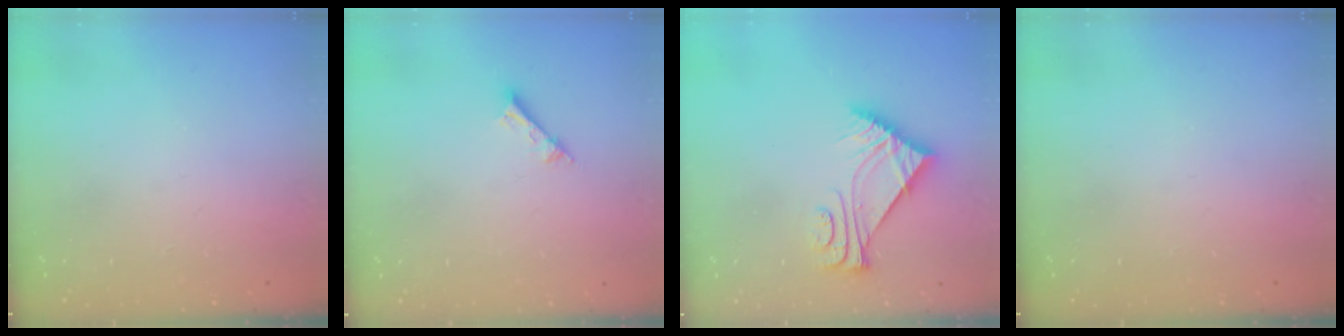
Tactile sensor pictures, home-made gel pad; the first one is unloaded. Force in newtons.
{"total": 2.2, "press": 2.1, "slide": 0.4}
{"total": 7.4, "press": 7.4, "slide": 0.8}
{"total": 0.0}